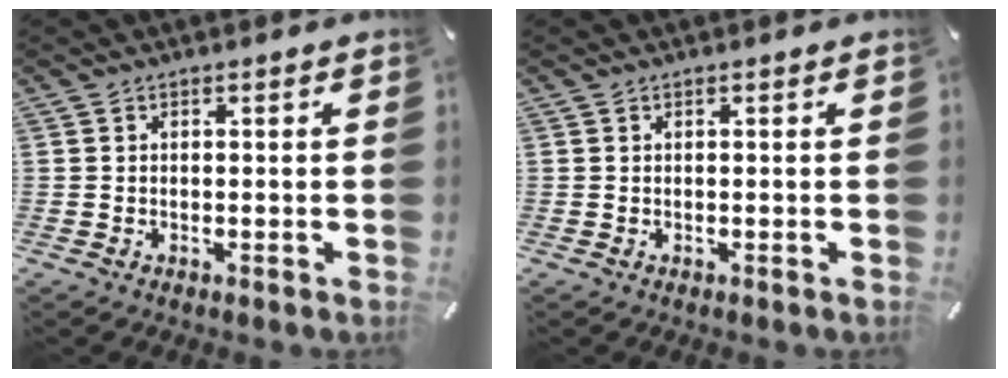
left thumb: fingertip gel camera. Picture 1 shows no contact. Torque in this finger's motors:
{"motor_torque": [-0.01, 0.00, 0.03, -0.03, 0.00]}